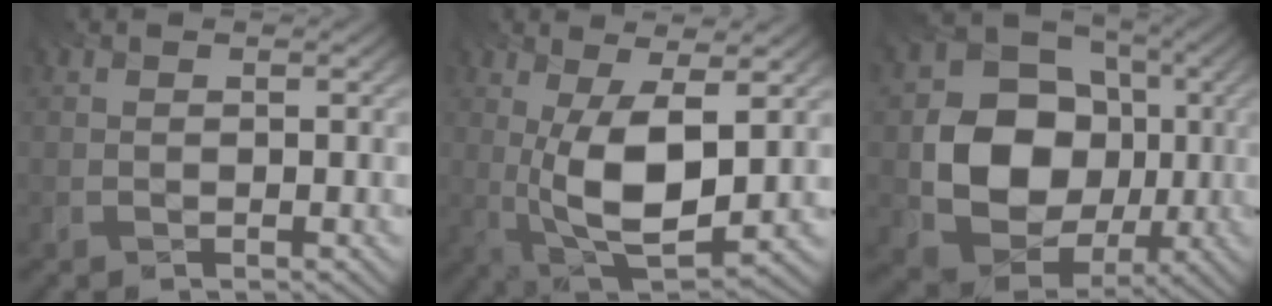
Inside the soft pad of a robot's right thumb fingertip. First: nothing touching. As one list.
[{"total": 10.6, "force": [-0.2, 4.5, 9.6], "torque": [-0.194, -0.009, -0.001]}, {"total": 13.1, "force": [-1.8, 11.1, 6.7], "torque": [-0.131, -0.025, -0.037]}]